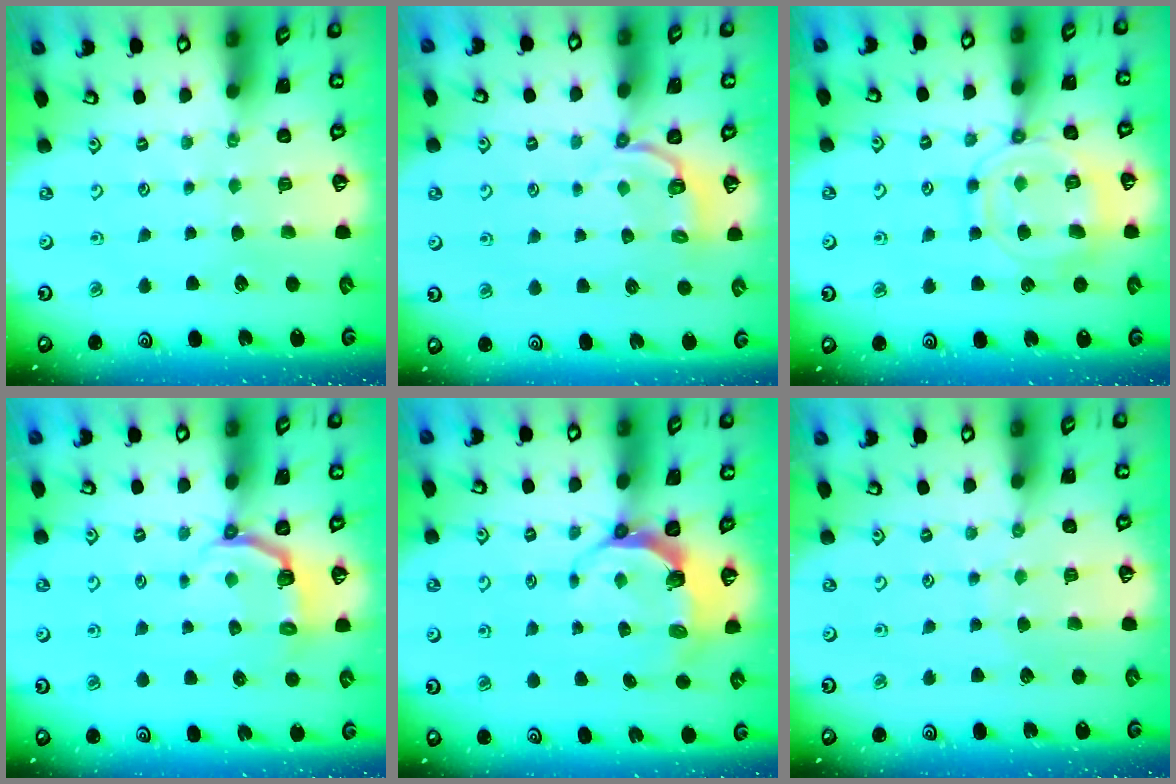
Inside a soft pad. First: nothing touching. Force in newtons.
{"total": 3.3, "press": 2.2, "slide": 2.5}
{"total": 13.3, "press": 13.2, "slide": 1.2}
{"total": 4.1, "press": 2.5, "slide": 3.2}
{"total": 6.8, "press": 5.8, "slide": 3.6}
{"total": 5.4, "press": 5.3, "slide": 0.6}